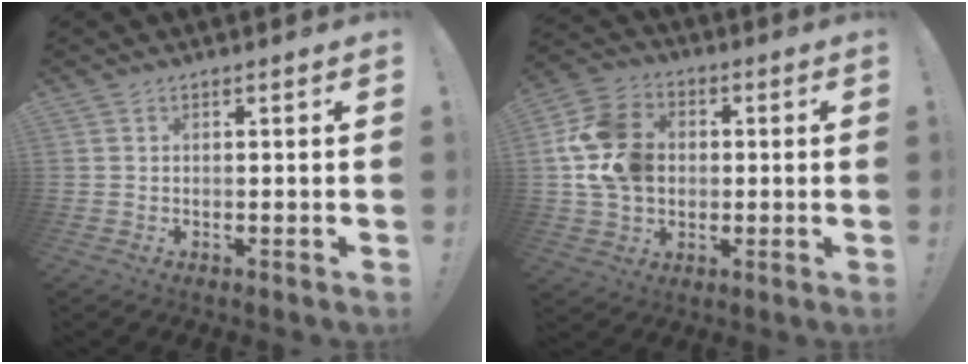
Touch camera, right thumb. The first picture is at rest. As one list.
[{"total": 15.8, "force": [0.7, 13.2, 8.6], "torque": [-0.135, 0.007, 0.020]}]